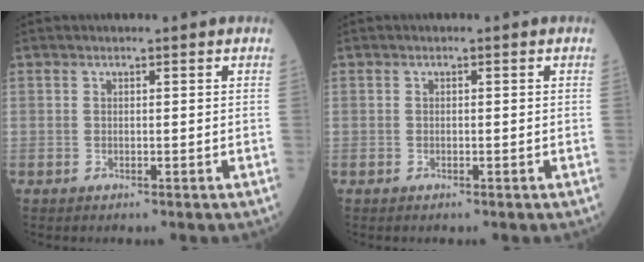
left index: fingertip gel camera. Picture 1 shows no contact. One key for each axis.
{"total": 0.0}